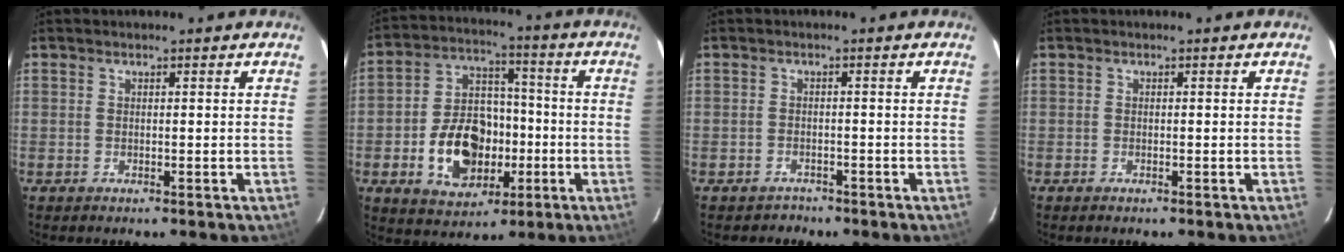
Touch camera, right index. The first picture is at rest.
{"total": 14.9, "force": [-4.2, 10.2, 10.0], "torque": [-0.200, 0.023, -0.056]}
{"total": 2.5, "force": [-2.0, 1.5, -0.2], "torque": [-0.005, 0.008, -0.029]}
{"total": 0.0}